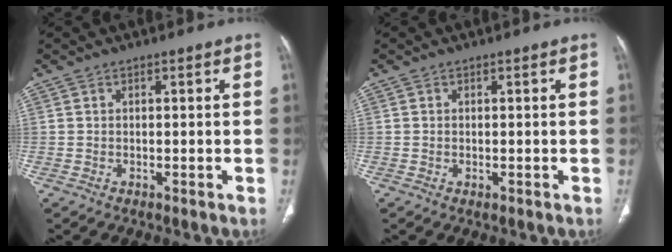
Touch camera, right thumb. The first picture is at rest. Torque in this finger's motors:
{"motor_torque": [-0.43, -0.08, -0.24, 0.14, 0.00]}